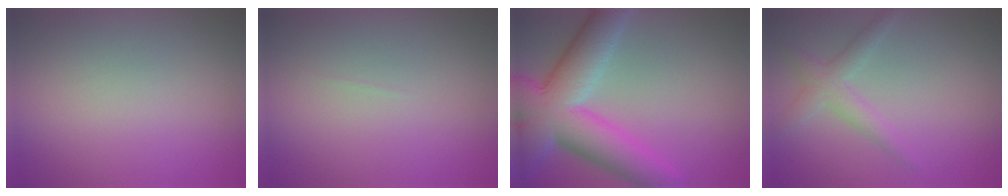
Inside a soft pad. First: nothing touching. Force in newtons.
{"total": 0.0}
{"total": 11.2, "press": 11.2, "slide": 0.6}
{"total": 2.6, "press": 2.6, "slide": 0.0}